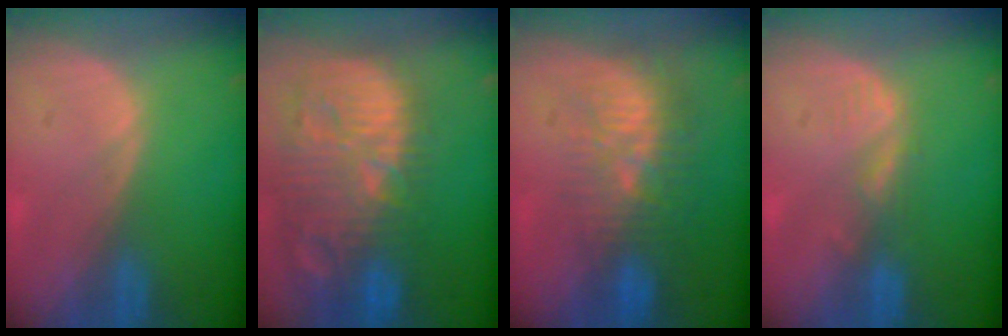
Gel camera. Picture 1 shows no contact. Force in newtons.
{"total": 14.6, "press": 12.6, "slide": 7.3}
{"total": 9.6, "press": 8.9, "slide": 3.6}
{"total": 2.0, "press": 2.0, "slide": 0.3}